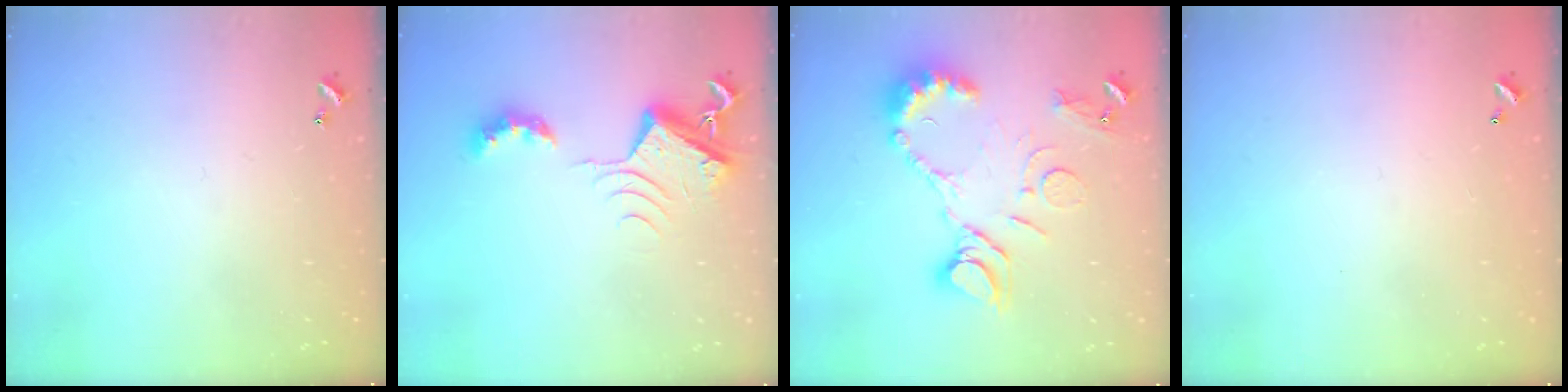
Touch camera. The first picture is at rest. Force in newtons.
{"total": 7.0, "press": 7.0, "slide": 0.8}
{"total": 14.1, "press": 14.0, "slide": 1.5}
{"total": 2.8, "press": 2.8, "slide": 0.1}